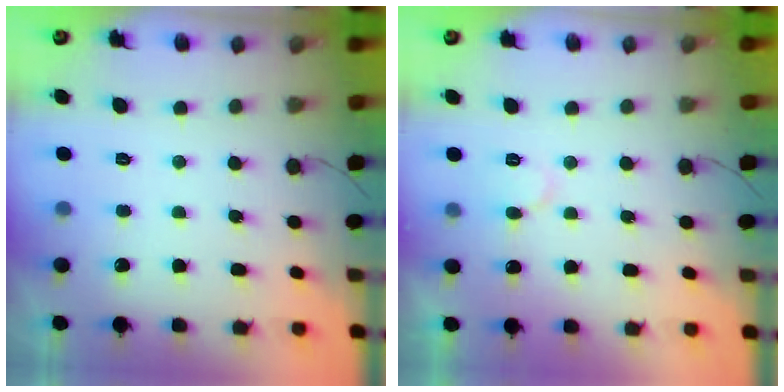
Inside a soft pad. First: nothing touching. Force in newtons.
{"total": 6.1, "press": 6.1, "slide": 0.5}